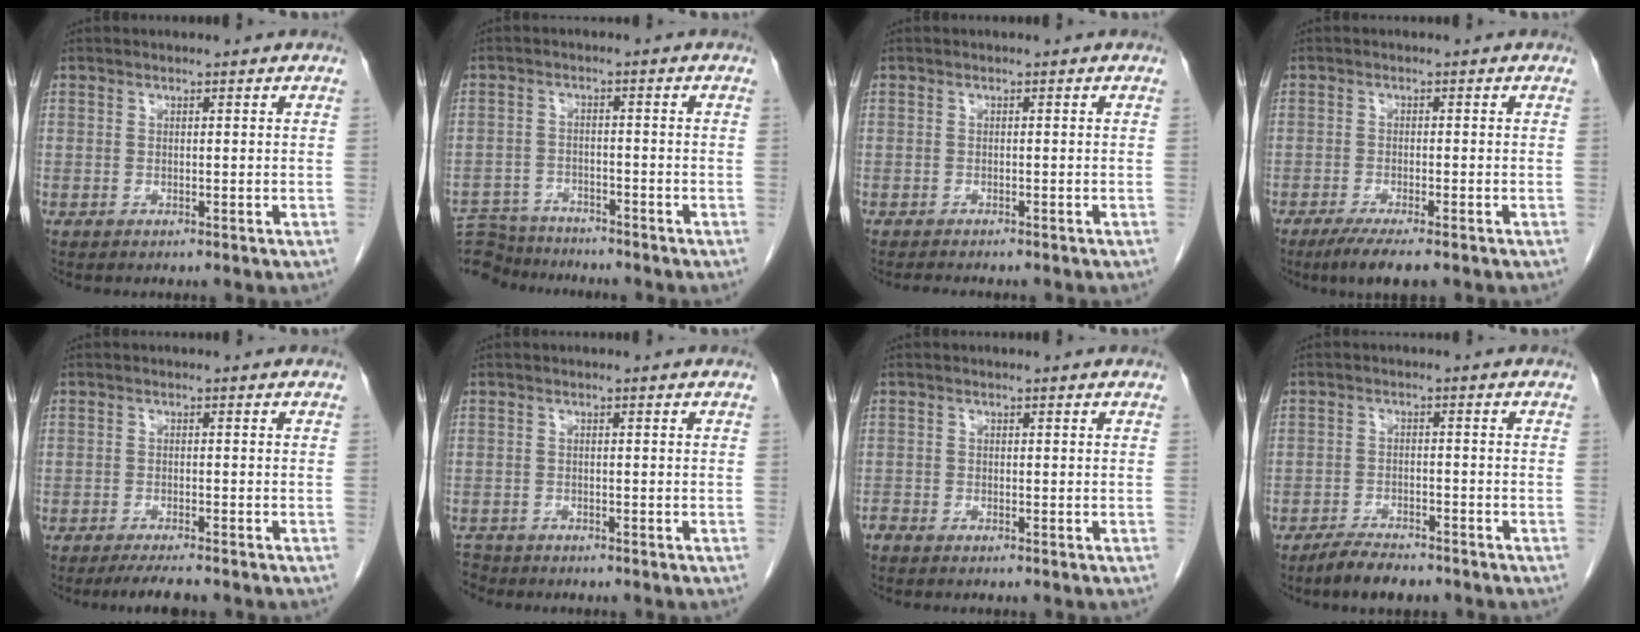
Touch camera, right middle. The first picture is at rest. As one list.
[{"total": 9.0, "force": [-8.7, 2.1, 0.9], "torque": [-0.017, 0.007, -0.142]}, {"total": 3.6, "force": [-3.1, 0.6, 1.7], "torque": [-0.023, -0.006, -0.037]}, {"total": 5.4, "force": [-3.9, 0.5, 3.8], "torque": [-0.064, -0.015, -0.060]}, {"total": 3.8, "force": [-3.2, 0.1, 2.1], "torque": [-0.036, -0.009, -0.051]}, {"total": 2.4, "force": [-2.3, 0.6, -0.3], "torque": [0.003, -0.007, -0.042]}, {"total": 0.9, "force": [-0.9, 0.1, 0.1], "torque": [-0.006, -0.002, -0.019]}, {"total": 5.0, "force": [-4.3, 1.3, 2.2], "torque": [-0.043, -0.007, -0.073]}]